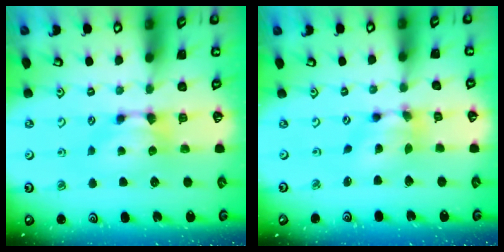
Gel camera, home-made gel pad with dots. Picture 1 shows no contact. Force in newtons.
{"total": 5.3, "press": 4.9, "slide": 1.8}